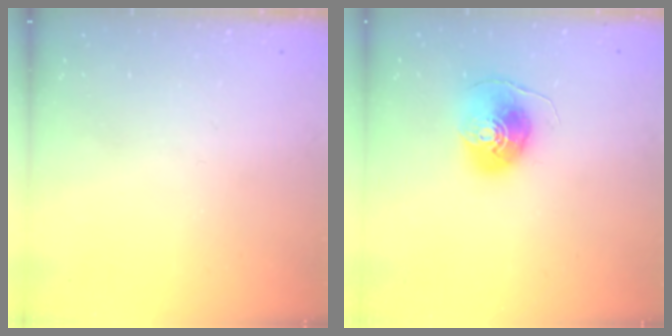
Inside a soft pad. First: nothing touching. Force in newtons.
{"total": 8.9, "press": 8.9, "slide": 0.8}